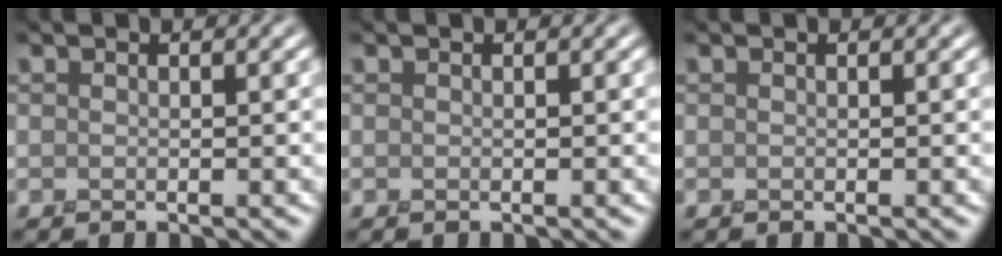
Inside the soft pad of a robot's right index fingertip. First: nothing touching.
{"total": 0.0}
{"total": 0.0}